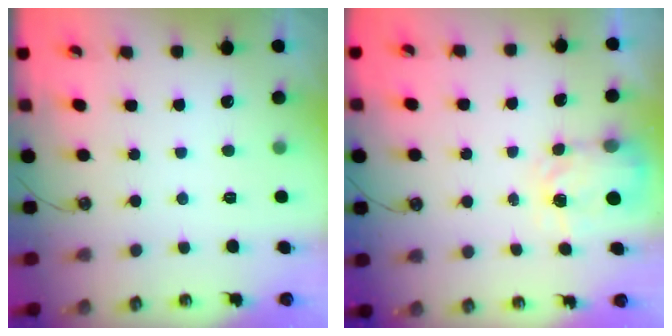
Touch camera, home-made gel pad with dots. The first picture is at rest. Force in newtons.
{"total": 3.9, "press": 3.9, "slide": 0.7}